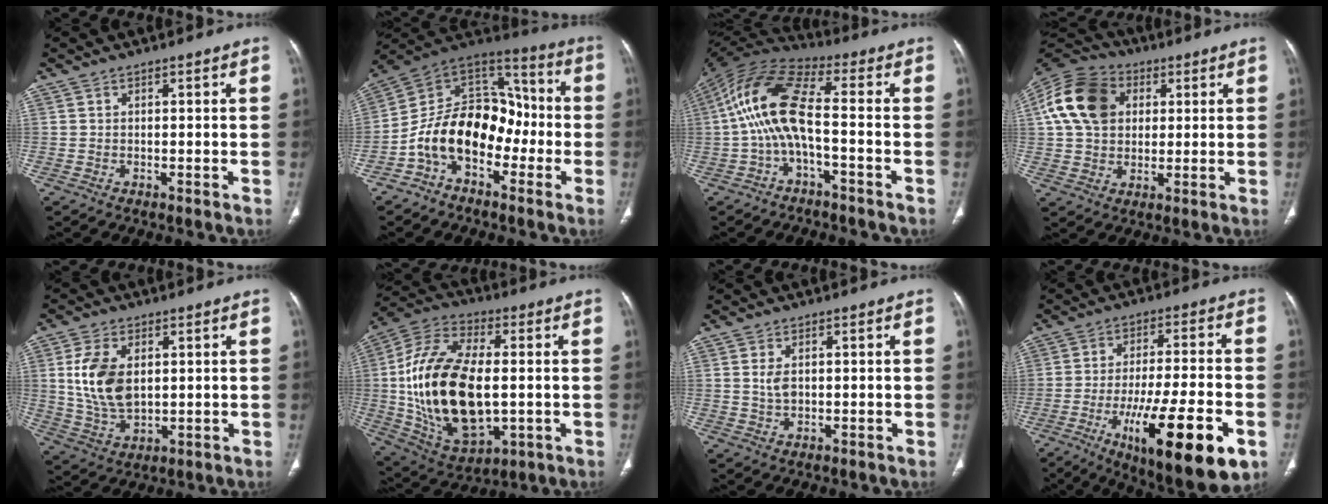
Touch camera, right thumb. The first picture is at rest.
{"total": 16.7, "force": [-5.3, 11.3, 11.1], "torque": [-0.160, 0.082, -0.105]}
{"total": 13.2, "force": [-2.1, 4.7, 12.2], "torque": [-0.253, 0.054, -0.050]}
{"total": 15.6, "force": [3.5, 11.9, 9.5], "torque": [-0.168, 0.010, 0.055]}
{"total": 11.4, "force": [2.1, 6.9, 8.9], "torque": [-0.171, -0.011, 0.050]}
{"total": 25.1, "force": [-0.5, 13.4, 21.2], "torque": [-0.406, 0.001, 0.006]}
{"total": 2.8, "force": [0.5, 1.7, 2.1], "torque": [-0.041, -0.003, 0.013]}
{"total": 20.9, "force": [-8.4, 5.5, 18.4], "torque": [-0.264, 0.010, -0.119]}